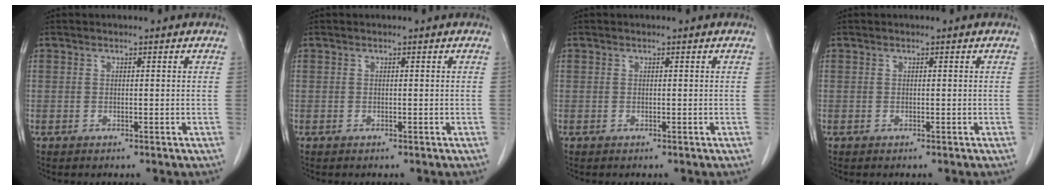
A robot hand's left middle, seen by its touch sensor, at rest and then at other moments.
{"total": 0.0}
{"total": 0.0}
{"total": 0.0}